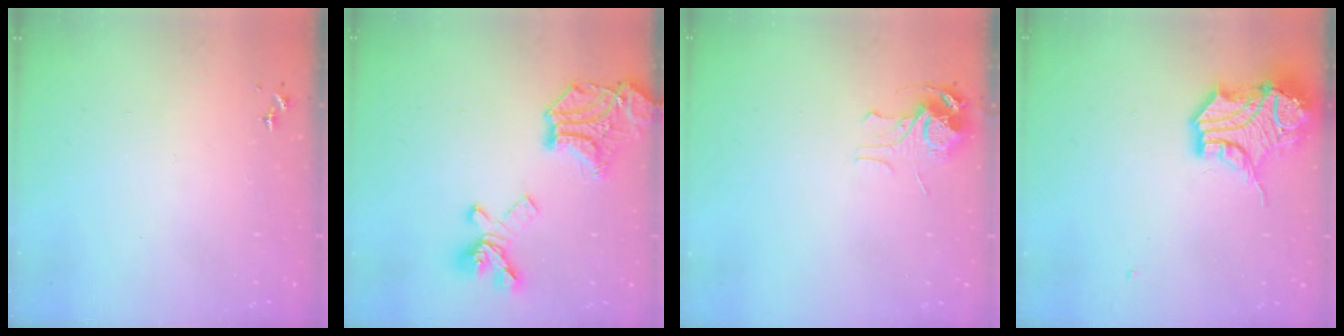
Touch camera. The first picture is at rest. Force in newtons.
{"total": 21.3, "press": 21.2, "slide": 1.6}
{"total": 7.1, "press": 7.1, "slide": 0.2}
{"total": 15.8, "press": 15.6, "slide": 2.2}